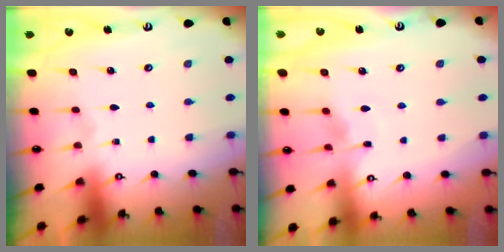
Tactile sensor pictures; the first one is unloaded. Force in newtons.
{"total": 2.9, "press": 2.9, "slide": 0.5}